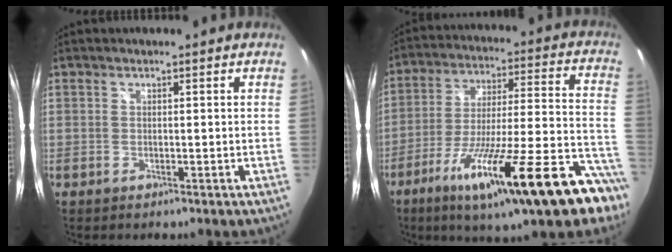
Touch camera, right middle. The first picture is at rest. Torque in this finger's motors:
{"motor_torque": [2.14, 0.00, 0.63, 0.21]}